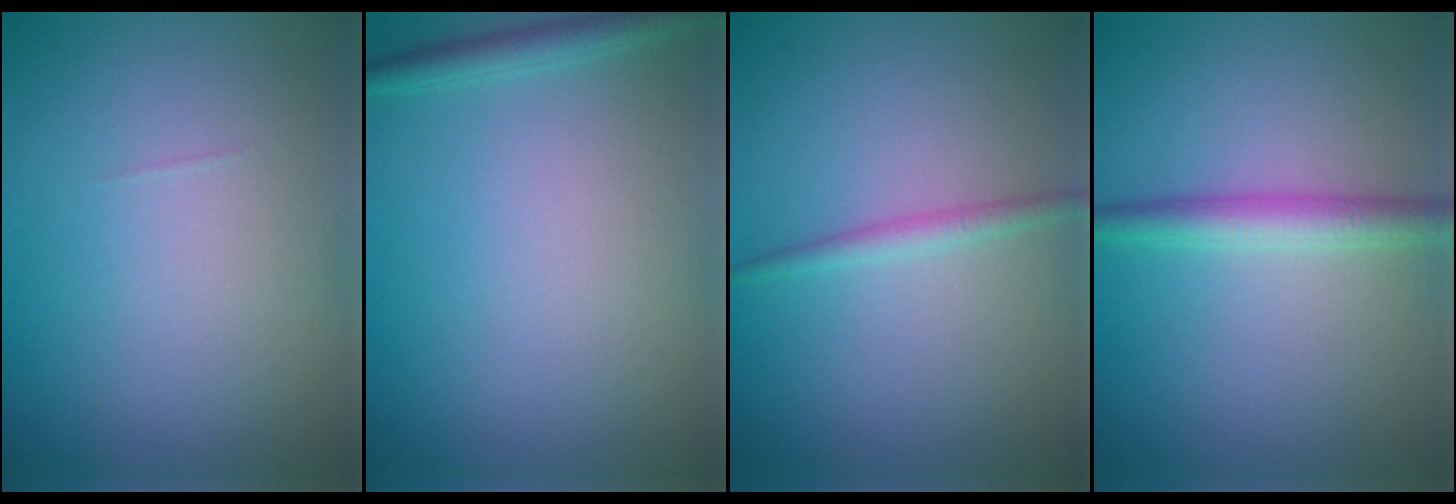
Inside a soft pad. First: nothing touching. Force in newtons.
{"total": 1.8, "press": 1.8, "slide": 0.1}
{"total": 1.4, "press": 1.4, "slide": 0.1}
{"total": 3.0, "press": 3.0, "slide": 0.1}